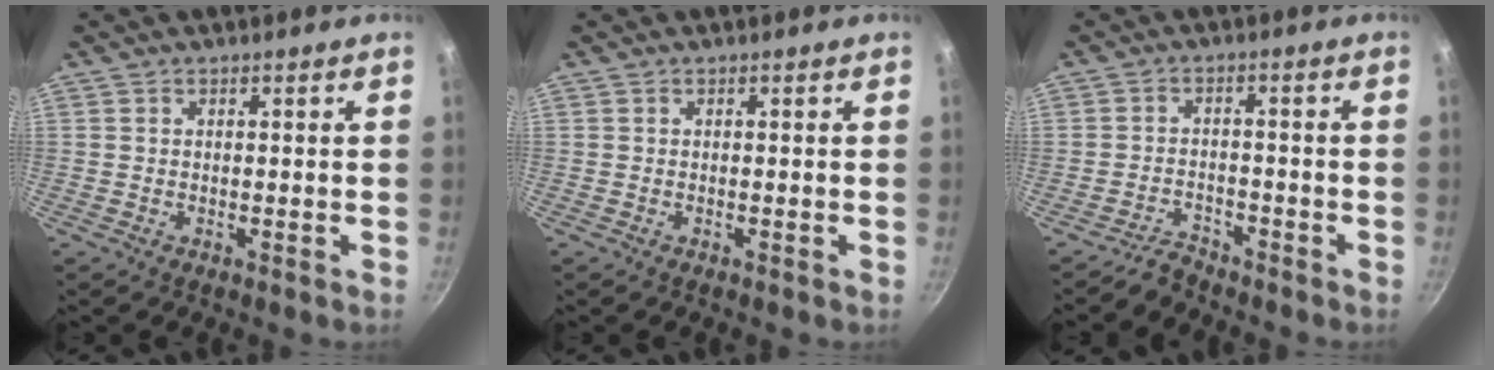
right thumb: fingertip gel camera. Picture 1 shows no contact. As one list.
[{"total": 0.0}, {"total": 3.1, "force": [-3.1, 0.7, 0.0], "torque": [0.007, 0.027, -0.056]}]